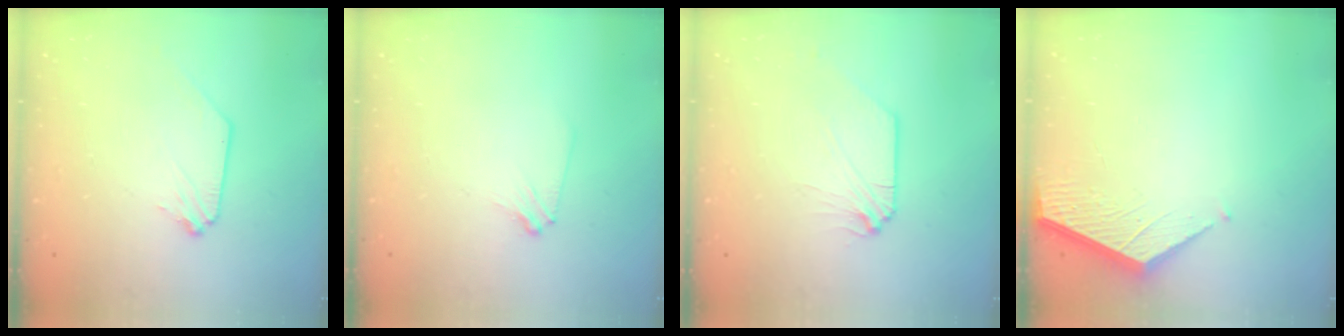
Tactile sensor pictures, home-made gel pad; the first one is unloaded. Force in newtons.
{"total": 3.2, "press": 3.2, "slide": 0.5}
{"total": 0.0}
{"total": 3.3, "press": 3.3, "slide": 0.4}